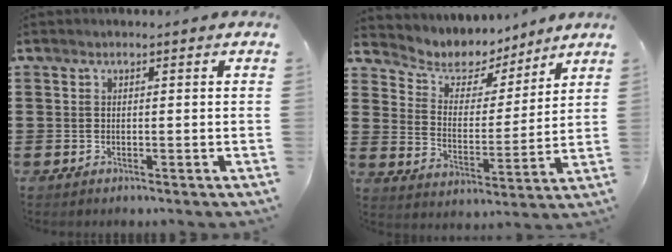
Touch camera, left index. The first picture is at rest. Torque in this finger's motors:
{"motor_torque": [2.14, 0.00, 0.06, 0.01]}